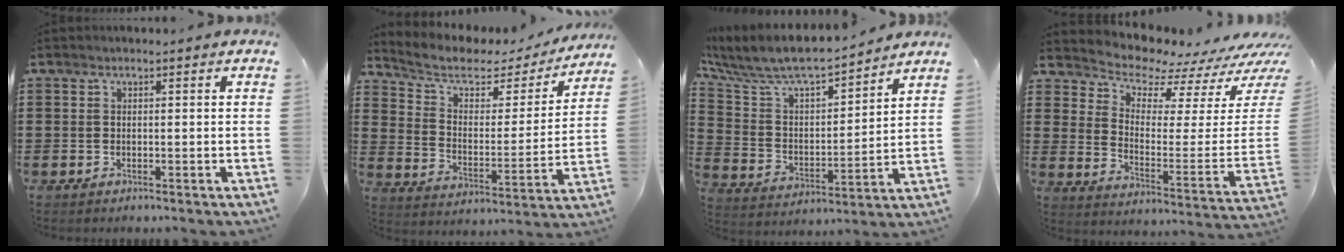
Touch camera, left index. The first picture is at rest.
{"total": 5.6, "force": [3.9, 3.0, 2.7], "torque": [-0.077, -0.018, 0.062]}
{"total": 8.2, "force": [7.4, 1.6, 3.1], "torque": [-0.096, -0.054, 0.124]}
{"total": 6.1, "force": [5.8, 1.5, 0.9], "torque": [-0.041, -0.067, 0.096]}